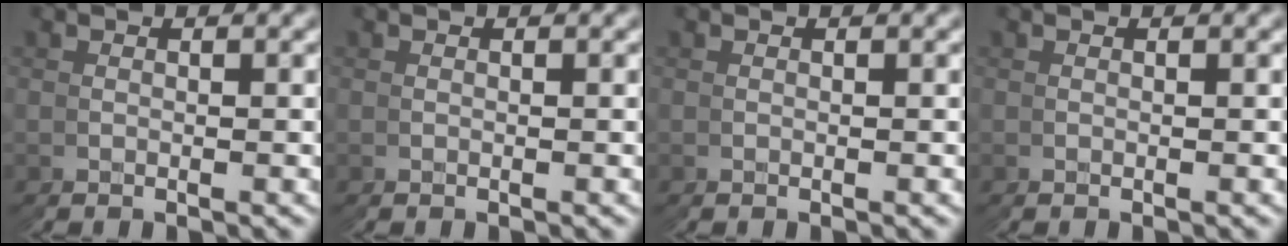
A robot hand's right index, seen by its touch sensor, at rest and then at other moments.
{"total": 0.0}
{"total": 0.0}
{"total": 0.0}